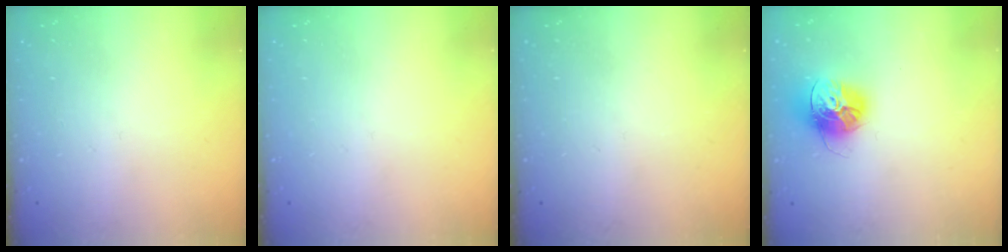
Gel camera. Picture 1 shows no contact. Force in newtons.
{"total": 0.0}
{"total": 0.0}
{"total": 14.5, "press": 14.4, "slide": 1.5}